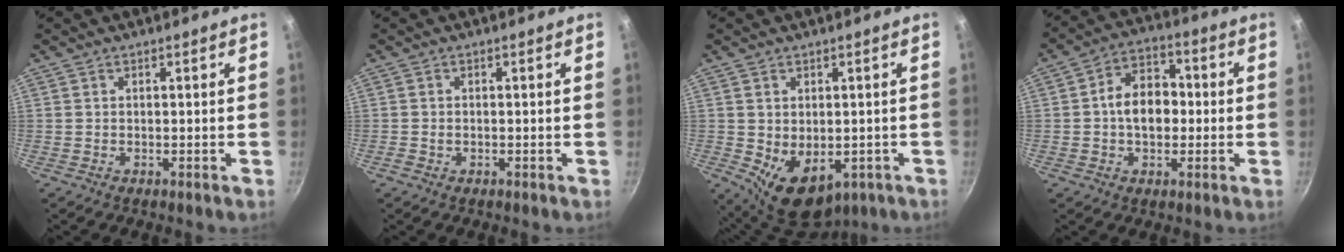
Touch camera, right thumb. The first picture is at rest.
{"total": 0.7, "force": [-0.2, 0.6, 0.4], "torque": [-0.008, 0.001, -0.005]}
{"total": 9.5, "force": [-1.8, 6.5, 6.7], "torque": [-0.083, -0.013, -0.003]}
{"total": 9.9, "force": [-0.4, 7.1, 6.8], "torque": [-0.070, 0.025, -0.017]}